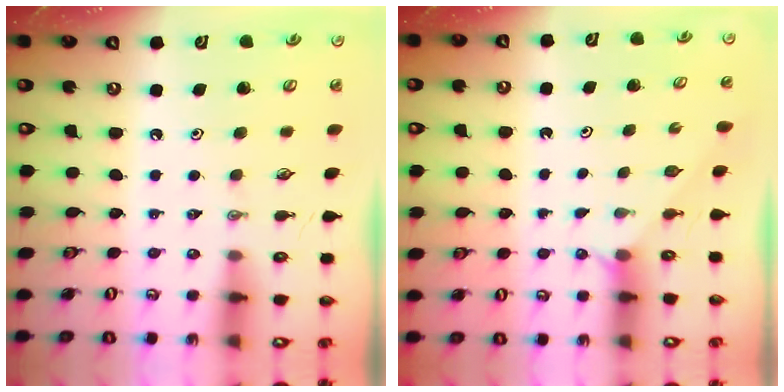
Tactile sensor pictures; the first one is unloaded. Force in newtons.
{"total": 1.2, "press": 1.2, "slide": 0.1}